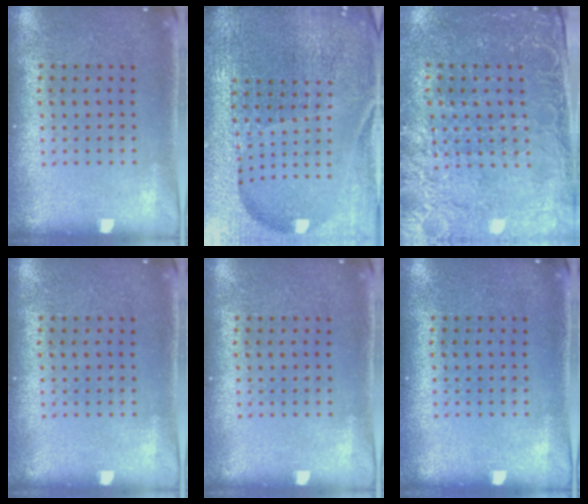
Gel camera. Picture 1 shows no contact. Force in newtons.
{"total": 6.3, "press": 5.5, "slide": 3.0}
{"total": 2.9, "press": 2.8, "slide": 0.8}
{"total": 0.0}
{"total": 0.0}
{"total": 0.0}